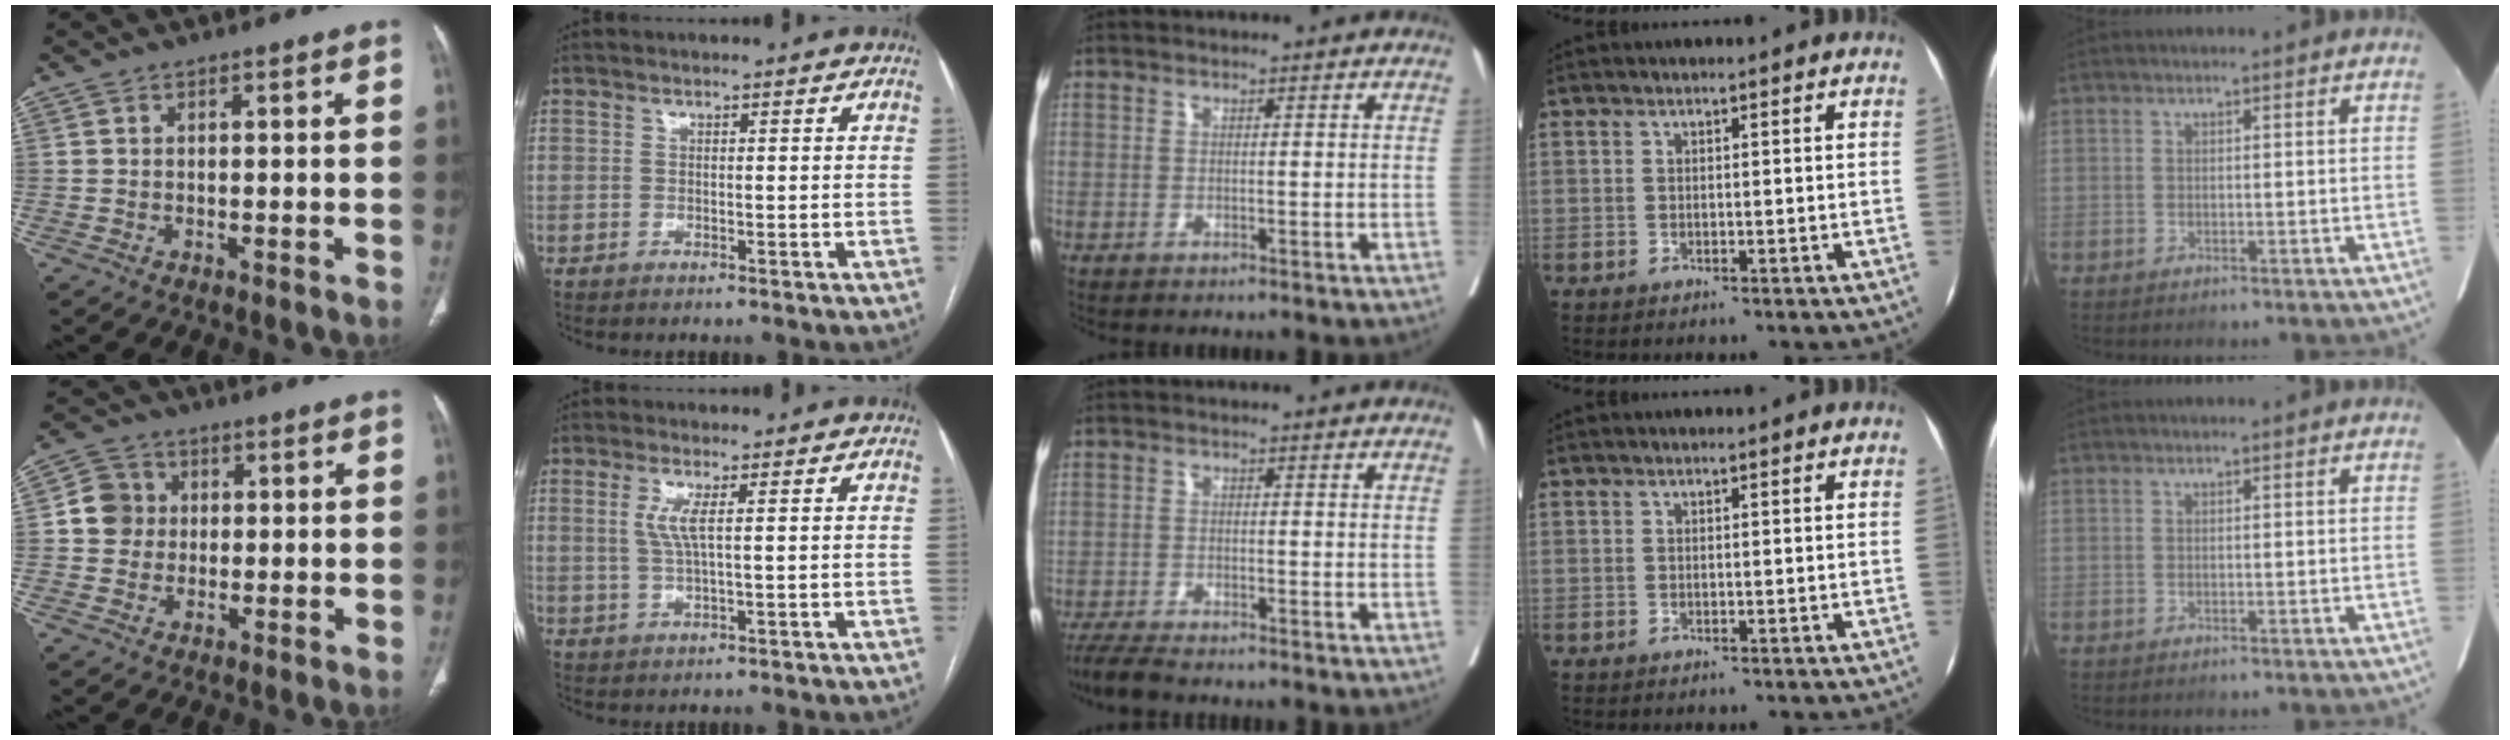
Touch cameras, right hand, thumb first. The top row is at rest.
{"thumb": {"total": 6.1, "force": [0.4, 5.8, 1.9], "torque": [-0.011, 0.009, 0.000]}, "index": {"total": 3.4, "force": [0.9, 0.1, 3.2], "torque": [-0.076, -0.001, 0.018]}, "middle": {"total": 4.1, "force": [-3.7, 0.1, 1.7], "torque": [-0.030, -0.015, -0.067]}}